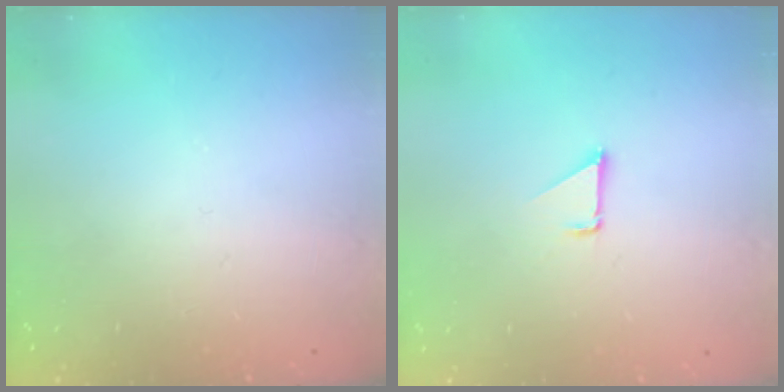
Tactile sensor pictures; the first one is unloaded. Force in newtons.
{"total": 1.1, "press": 1.1, "slide": 0.1}